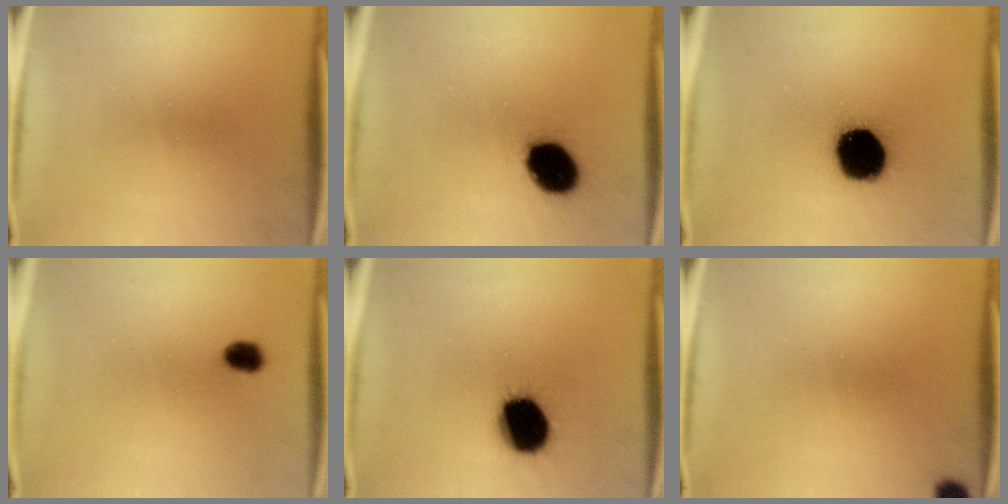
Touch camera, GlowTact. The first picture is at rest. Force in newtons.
{"total": 12.3}
{"total": 19.2}
{"total": 2.6}
{"total": 15.7}
{"total": 2.5}